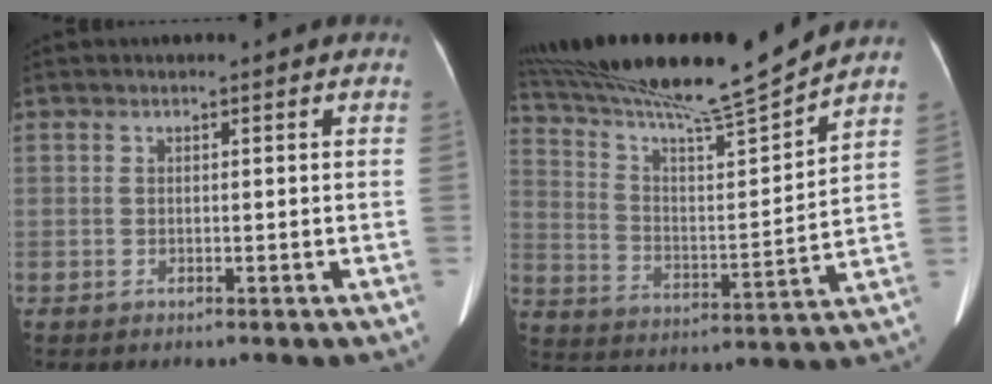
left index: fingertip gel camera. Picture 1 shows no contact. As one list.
[{"total": 18.1, "force": [16.4, -1.7, 7.6], "torque": [-0.140, -0.023, 0.270]}]